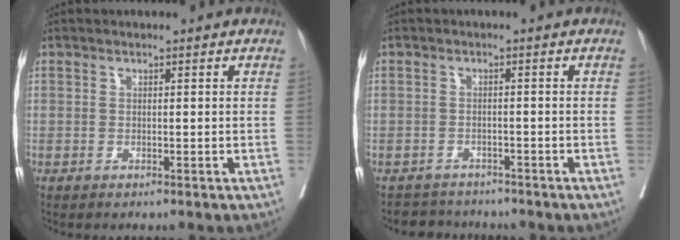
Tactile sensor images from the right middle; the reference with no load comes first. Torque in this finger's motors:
{"motor_torque": [0.04, -0.30, -0.23, -0.08]}